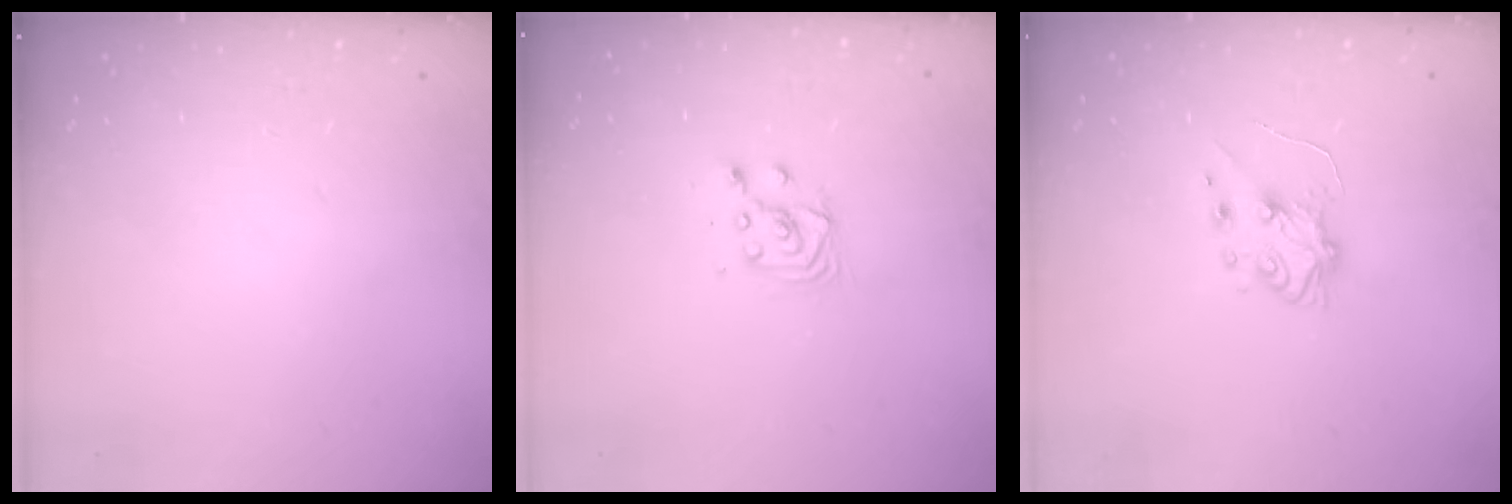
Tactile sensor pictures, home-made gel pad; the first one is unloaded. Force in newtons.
{"total": 3.7, "press": 3.7, "slide": 0.3}
{"total": 5.9, "press": 5.9, "slide": 0.9}